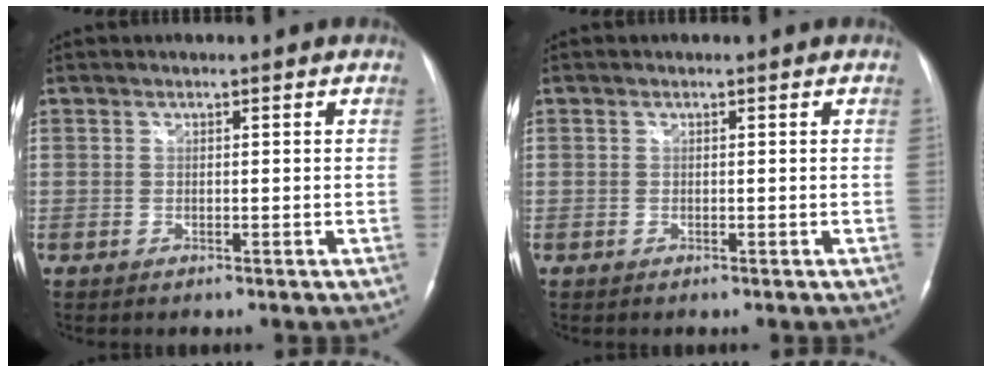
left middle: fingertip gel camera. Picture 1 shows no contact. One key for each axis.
{"total": 0.0}